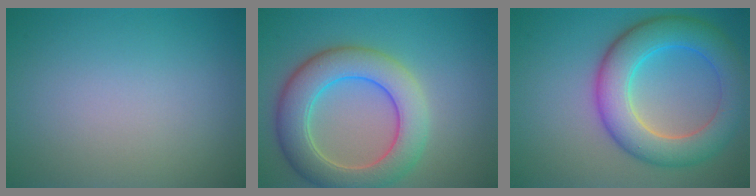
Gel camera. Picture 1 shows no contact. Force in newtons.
{"total": 7.4, "press": 7.4, "slide": 0.3}
{"total": 7.7, "press": 7.7, "slide": 0.3}